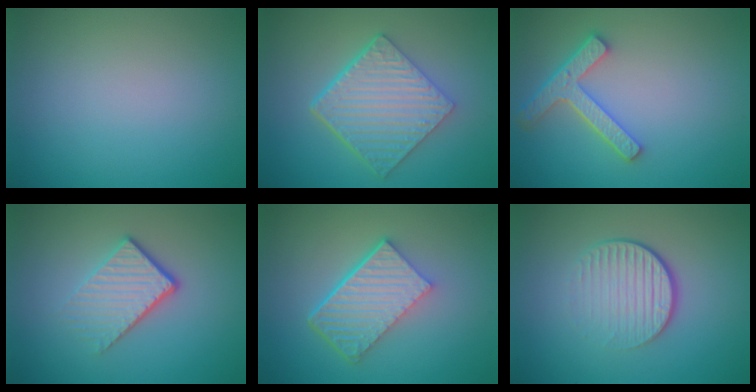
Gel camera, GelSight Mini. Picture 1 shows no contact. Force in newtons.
{"total": 6.6, "press": 4.7, "slide": 4.6}
{"total": 4.2, "press": 3.3, "slide": 2.5}
{"total": 3.9, "press": 2.7, "slide": 2.9}
{"total": 6.1, "press": 4.1, "slide": 4.4}
{"total": 4.4, "press": 2.7, "slide": 3.5}